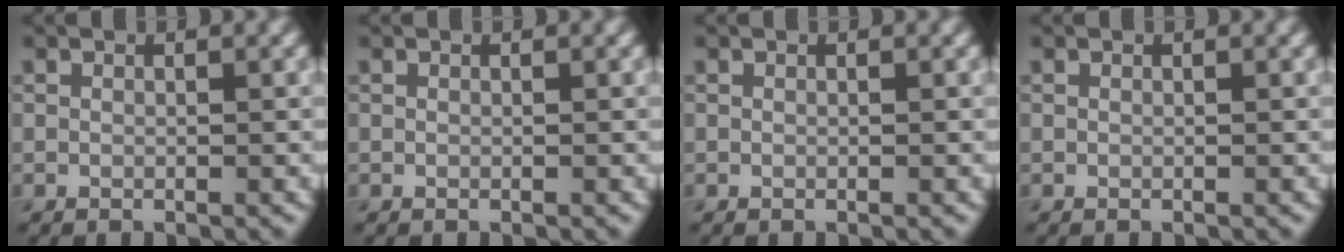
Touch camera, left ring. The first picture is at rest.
{"total": 0.0}
{"total": 0.0}
{"total": 0.0}